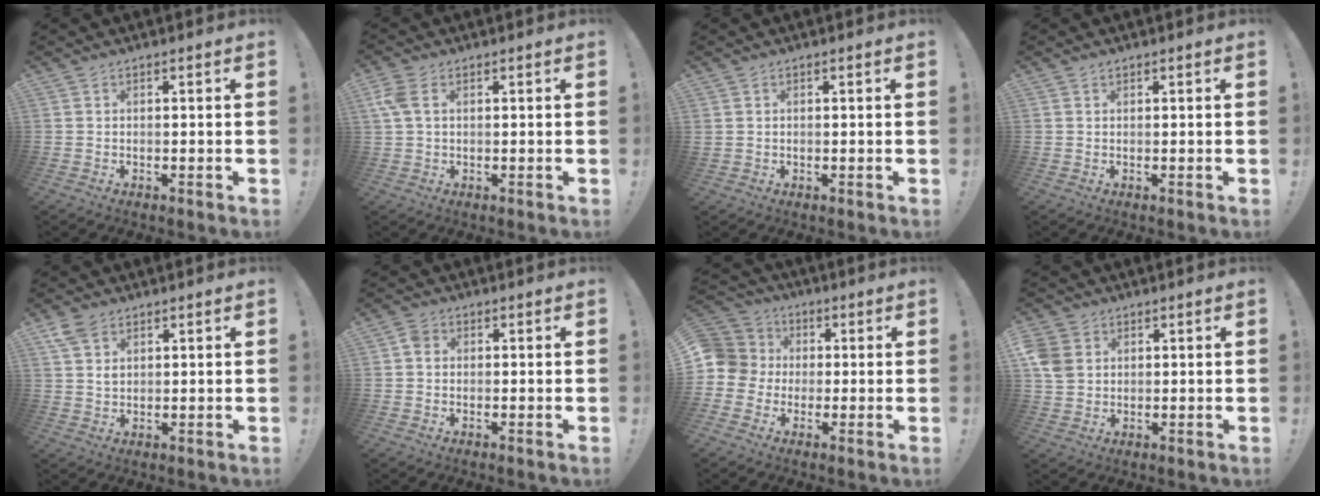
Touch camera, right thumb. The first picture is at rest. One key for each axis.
{"total": 4.9, "fx": 1.5, "fy": 2.9, "fz": 3.7, "tx": -0.091, "ty": 0.004, "tz": 0.029}
{"total": 0.9, "fx": 0.4, "fy": 0.9, "fz": 0.0, "tx": 0.006, "ty": 0.000, "tz": 0.006}
{"total": 0.6, "fx": 0.5, "fy": 0.4, "fz": 0.2, "tx": 0.001, "ty": -0.002, "tz": 0.009}
{"total": 4.9, "fx": 3.0, "fy": 2.7, "fz": 2.7, "tx": -0.045, "ty": -0.009, "tz": 0.055}
{"total": 2.6, "fx": 0.1, "fy": 2.1, "fz": 1.4, "tx": -0.026, "ty": 0.007, "tz": 0.003}
{"total": 8.9, "fx": -0.9, "fy": 8.5, "fz": 2.5, "tx": -0.053, "ty": 0.016, "tz": -0.013}
{"total": 6.5, "fx": 2.0, "fy": 5.4, "fz": 3.0, "tx": -0.064, "ty": 0.001, "tz": 0.041}